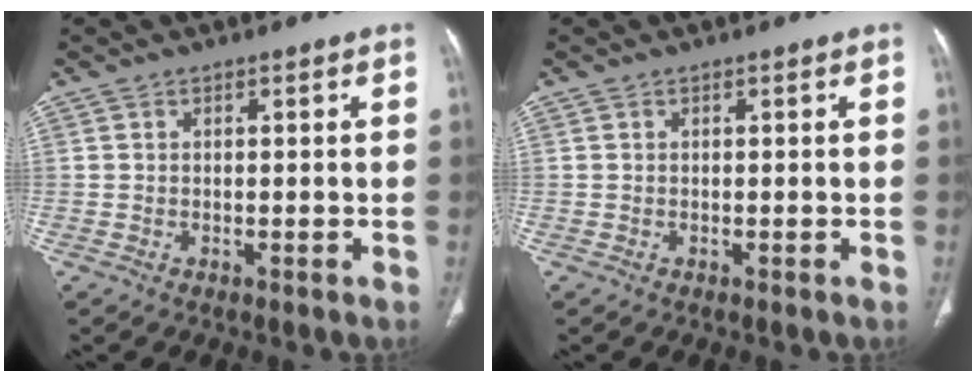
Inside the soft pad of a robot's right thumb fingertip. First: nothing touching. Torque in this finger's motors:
{"motor_torque": [-0.03, -0.34, -0.44, 0.09, -0.05]}